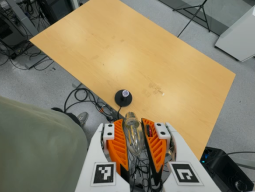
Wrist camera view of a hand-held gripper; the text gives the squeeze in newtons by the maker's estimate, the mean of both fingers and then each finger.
{"total": 20.7, "left": 22.5, "right": 18.9}